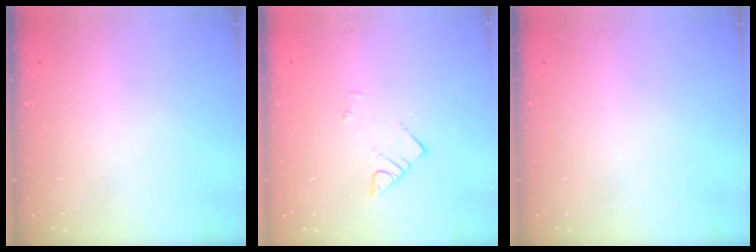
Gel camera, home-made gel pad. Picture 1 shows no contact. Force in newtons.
{"total": 3.7, "press": 3.6, "slide": 0.4}
{"total": 0.0}